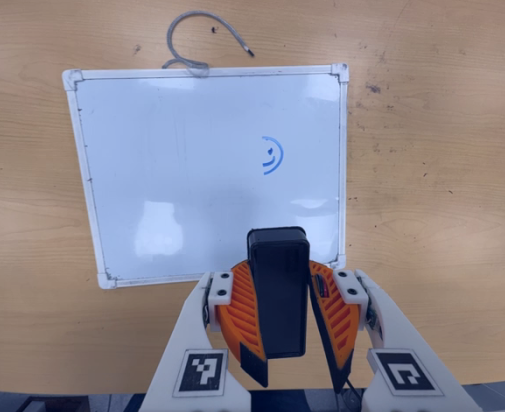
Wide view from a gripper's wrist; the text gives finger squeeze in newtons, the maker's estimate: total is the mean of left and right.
{"total": 10.0, "left": 9.3, "right": 10.6}